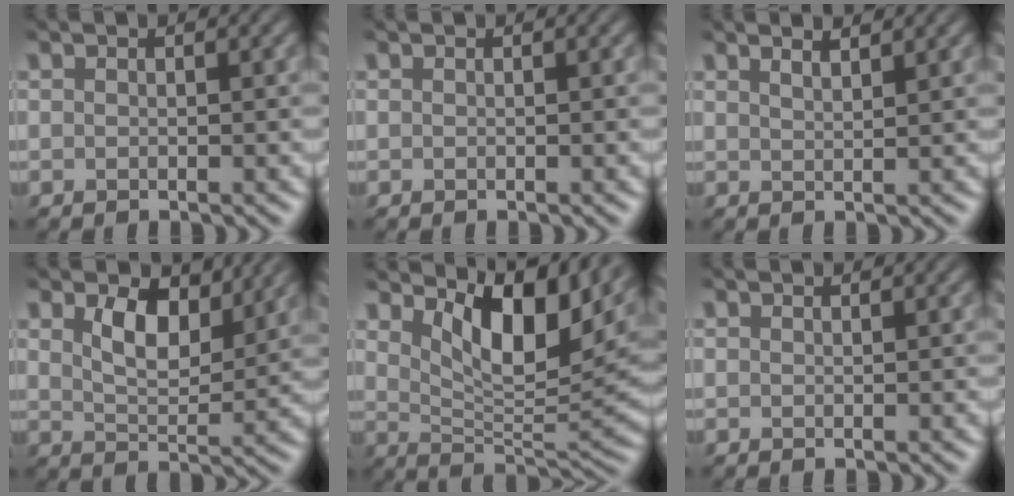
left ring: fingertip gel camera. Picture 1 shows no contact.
{"total": 0.0}
{"total": 2.4, "force": [1.9, 0.8, 1.3], "torque": [0.001, 0.005, 0.009]}
{"total": 4.9, "force": [2.7, 2.5, 3.2], "torque": [-0.068, -0.003, 0.042]}
{"total": 8.8, "force": [4.7, 3.4, 6.6], "torque": [-0.102, -0.010, 0.076]}
{"total": 0.0}